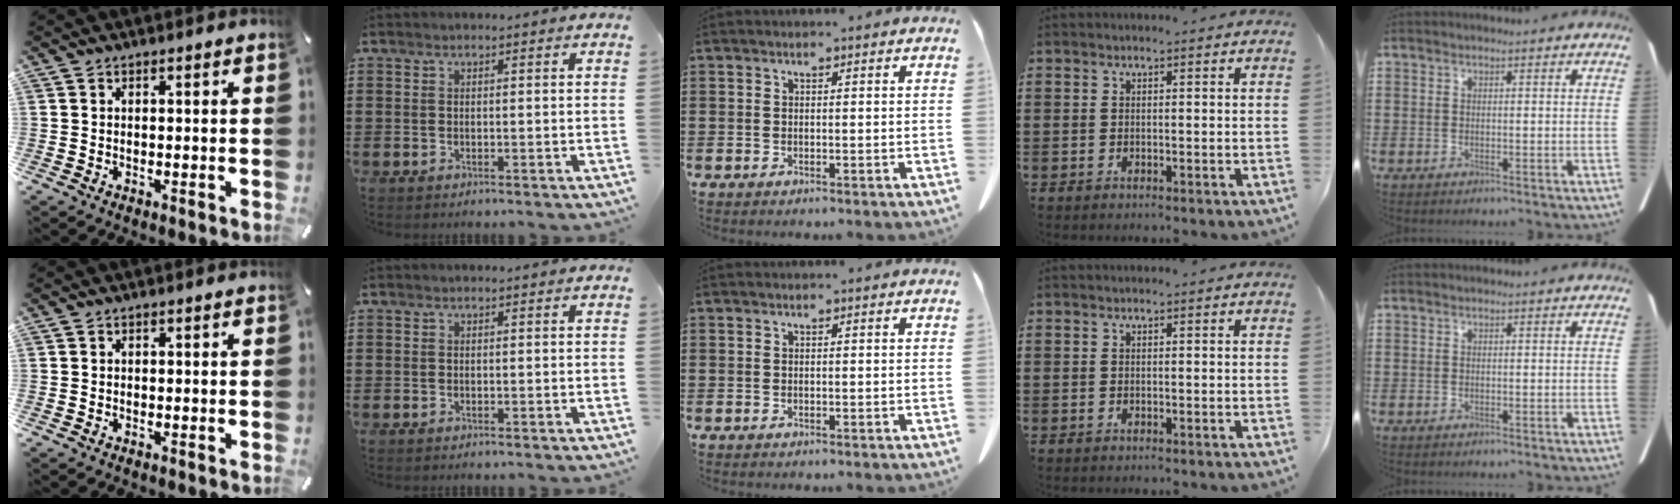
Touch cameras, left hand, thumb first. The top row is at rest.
{}